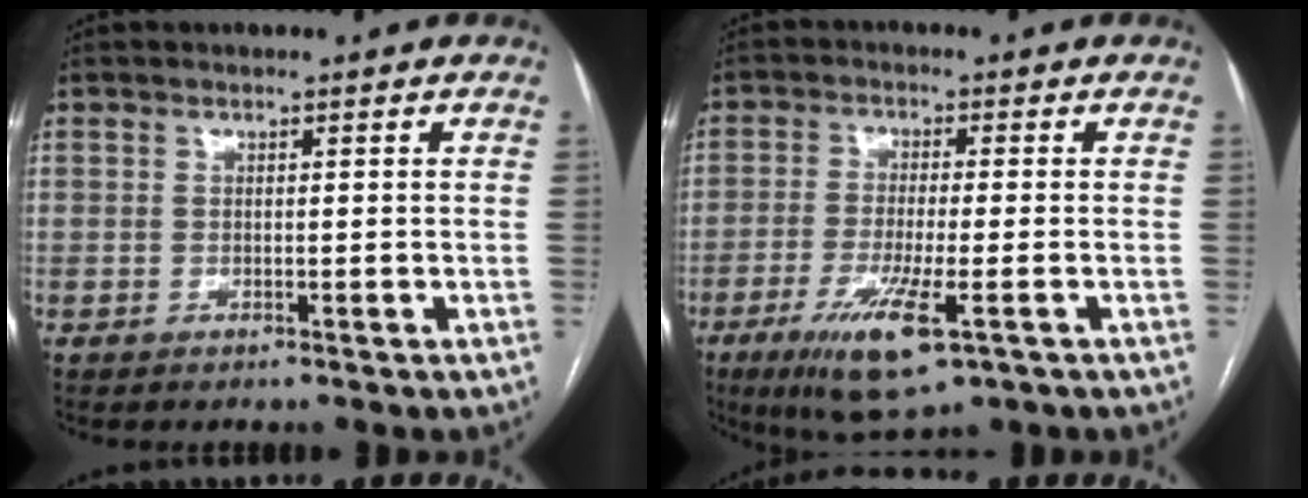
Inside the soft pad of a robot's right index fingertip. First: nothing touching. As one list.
[{"total": 10.4, "force": [-4.9, 1.6, 9.0], "torque": [-0.171, -0.029, -0.078]}]